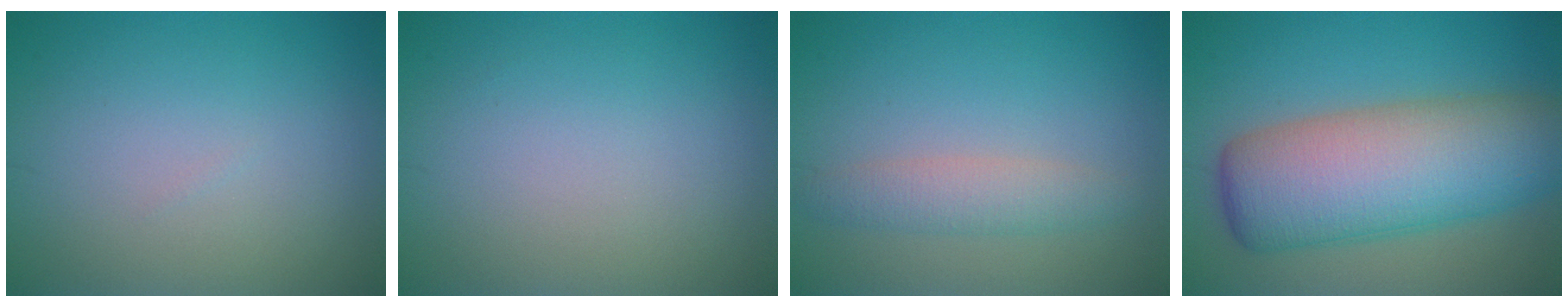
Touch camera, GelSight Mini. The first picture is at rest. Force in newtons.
{"total": 0.0}
{"total": 2.5, "press": 2.5, "slide": 0.1}
{"total": 11.5, "press": 11.5, "slide": 0.5}